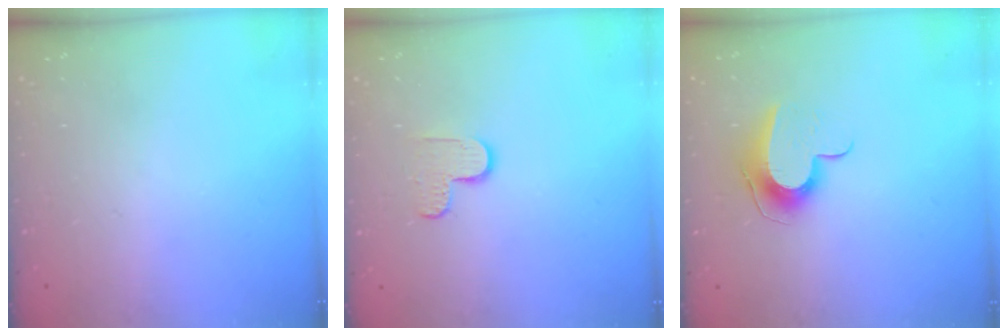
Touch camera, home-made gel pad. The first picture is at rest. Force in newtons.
{"total": 5.7, "press": 5.7, "slide": 0.4}
{"total": 10.0, "press": 9.9, "slide": 0.9}